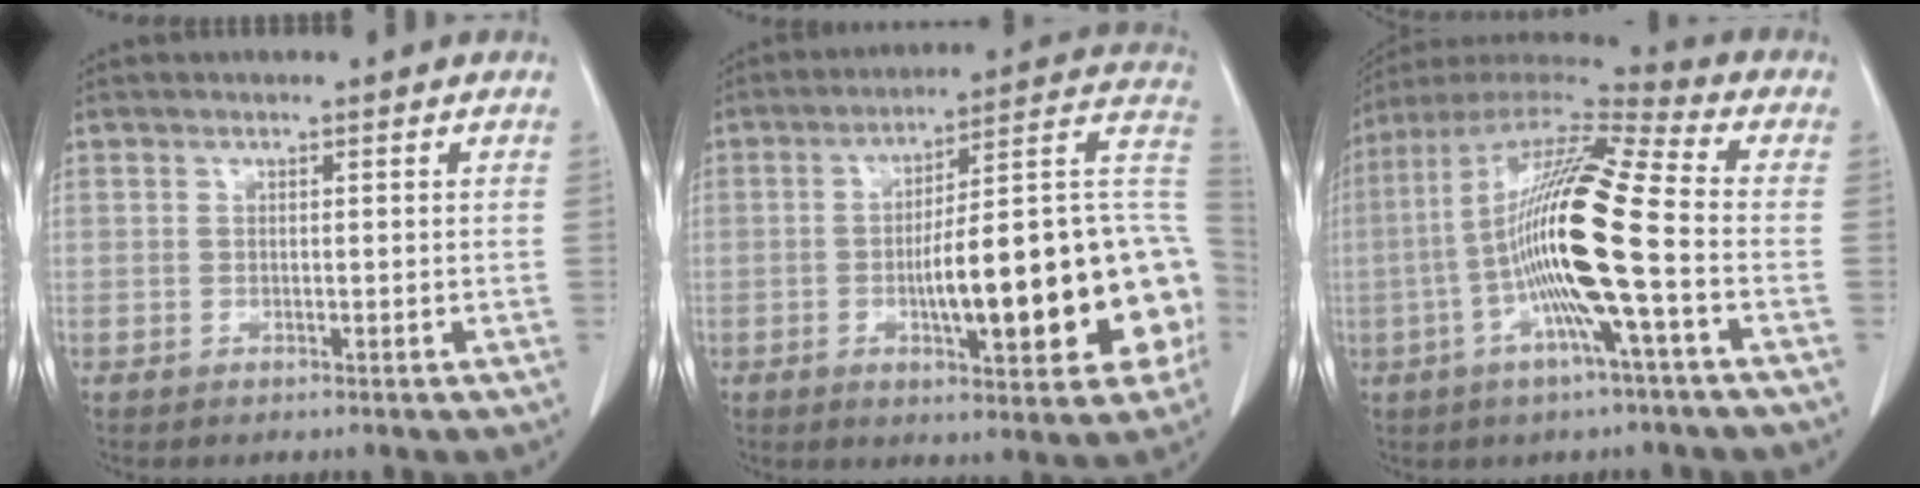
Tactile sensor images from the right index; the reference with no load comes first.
{"total": 23.3, "force": [-4.6, 4.5, 22.5], "torque": [-0.242, 0.035, -0.053]}
{"total": 17.8, "force": [-3.0, 0.3, 17.6], "torque": [-0.334, 0.005, -0.068]}